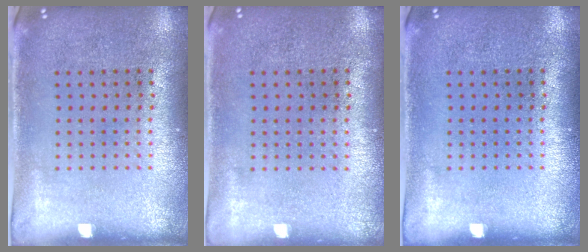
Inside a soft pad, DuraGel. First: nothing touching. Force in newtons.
{"total": 0.0}
{"total": 0.0}